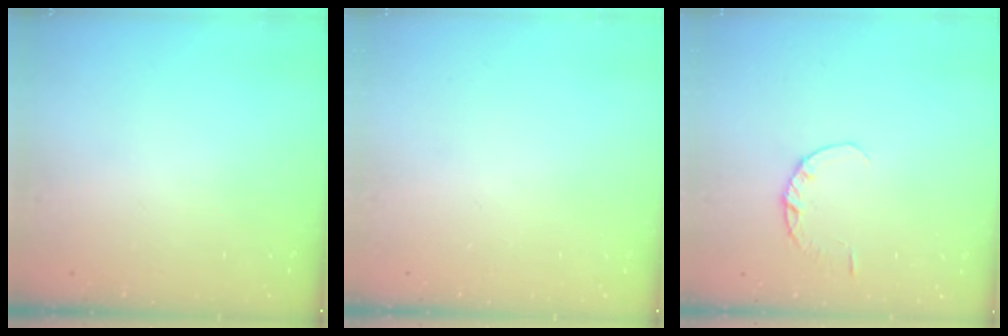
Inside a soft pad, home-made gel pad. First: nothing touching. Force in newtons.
{"total": 0.0}
{"total": 2.9, "press": 2.8, "slide": 0.4}